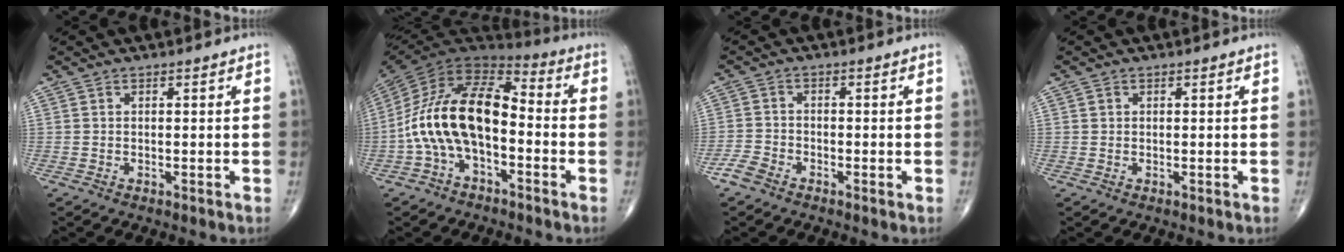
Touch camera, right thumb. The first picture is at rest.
{"total": 17.3, "force": [-3.2, 9.3, 14.2], "torque": [-0.260, 0.059, -0.067]}
{"total": 3.1, "force": [-2.3, 1.4, 1.5], "torque": [-0.032, 0.000, -0.052]}
{"total": 0.5, "force": [0.2, 0.5, 0.1], "torque": [0.001, 0.001, 0.003]}